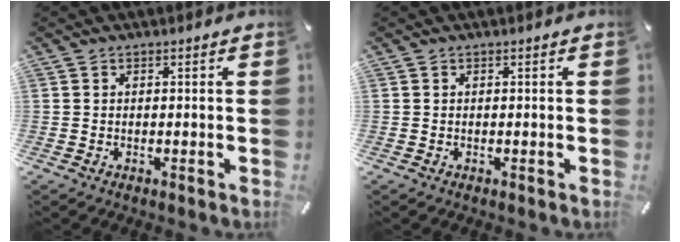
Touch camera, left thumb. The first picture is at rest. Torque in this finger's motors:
{"motor_torque": [0.00, 0.00, -0.03, 0.04, 0.00]}